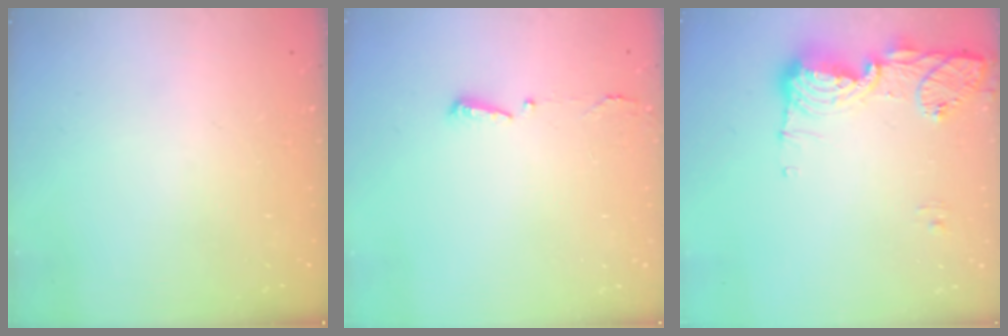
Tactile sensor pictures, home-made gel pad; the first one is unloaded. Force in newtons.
{"total": 2.9, "press": 2.8, "slide": 0.6}
{"total": 16.1, "press": 15.2, "slide": 5.3}